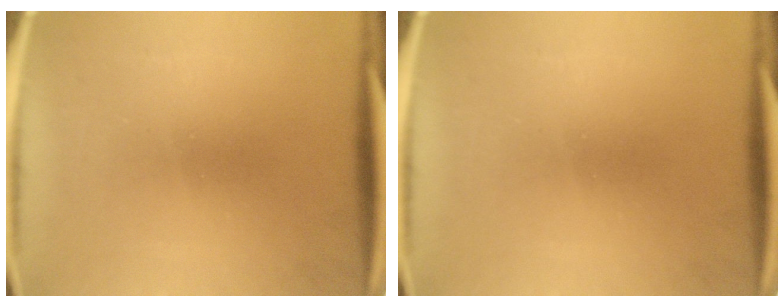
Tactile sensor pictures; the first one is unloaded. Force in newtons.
{"total": 0.0}